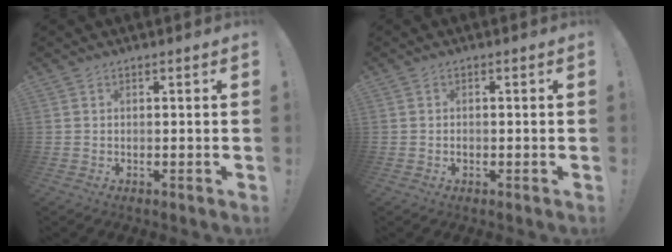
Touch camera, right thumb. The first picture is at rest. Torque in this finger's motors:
{"motor_torque": [0.00, 0.09, -0.25, -0.09, 0.00]}